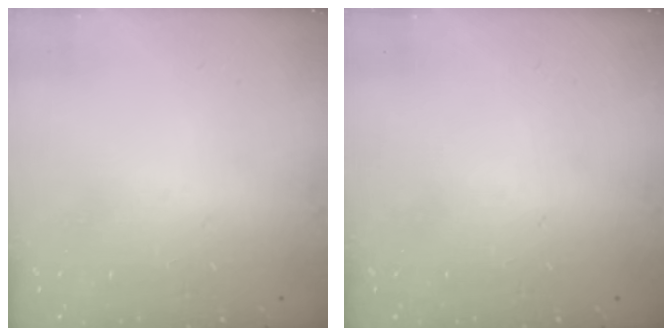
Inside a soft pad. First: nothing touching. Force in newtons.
{"total": 0.0}